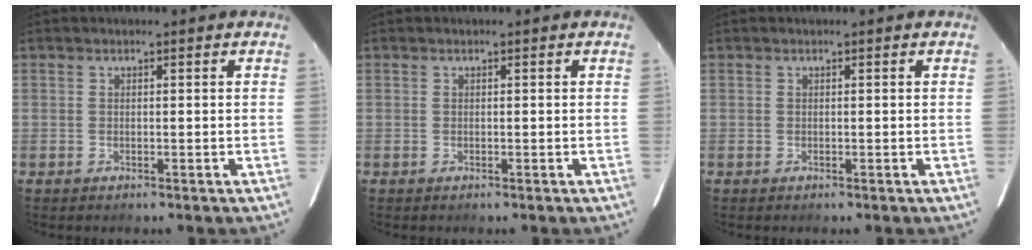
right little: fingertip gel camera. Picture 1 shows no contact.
{"total": 0.0}
{"total": 0.0}